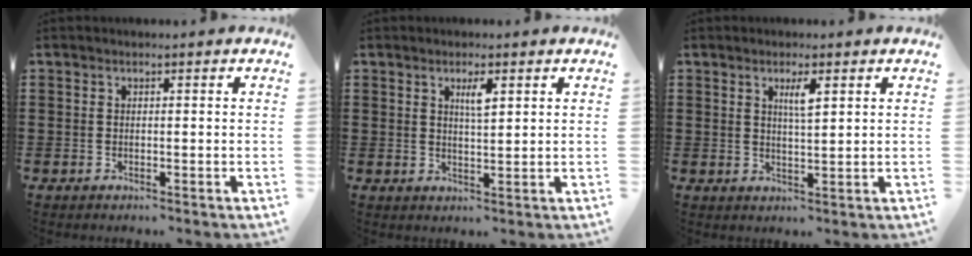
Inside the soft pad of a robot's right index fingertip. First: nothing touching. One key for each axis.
{"total": 2.7, "fx": 1.3, "fy": 0.6, "fz": 2.2, "tx": -0.040, "ty": 0.000, "tz": 0.018}
{"total": 2.7, "fx": 1.3, "fy": 0.3, "fz": 2.4, "tx": -0.051, "ty": 0.001, "tz": 0.019}